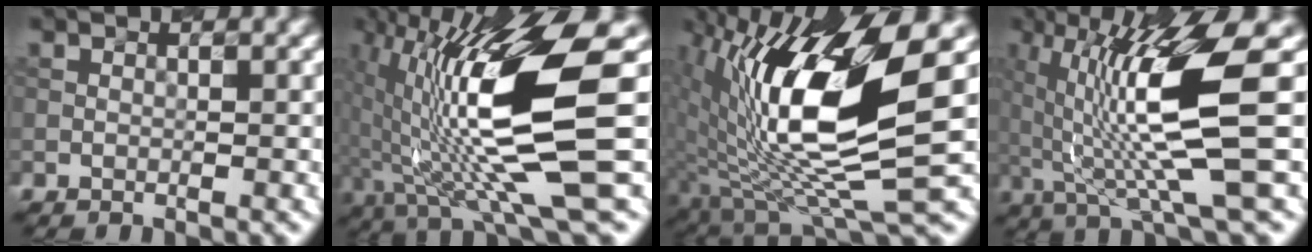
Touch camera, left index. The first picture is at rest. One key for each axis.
{"total": 13.7, "fx": 0.6, "fy": 2.9, "fz": 13.3, "tx": -0.229, "ty": -0.005, "tz": 0.015}
{"total": 14.1, "fx": 1.6, "fy": 4.2, "fz": 13.3, "tx": -0.256, "ty": -0.010, "tz": 0.035}
{"total": 10.9, "fx": 1.0, "fy": 2.0, "fz": 10.7, "tx": -0.176, "ty": -0.008, "tz": 0.025}